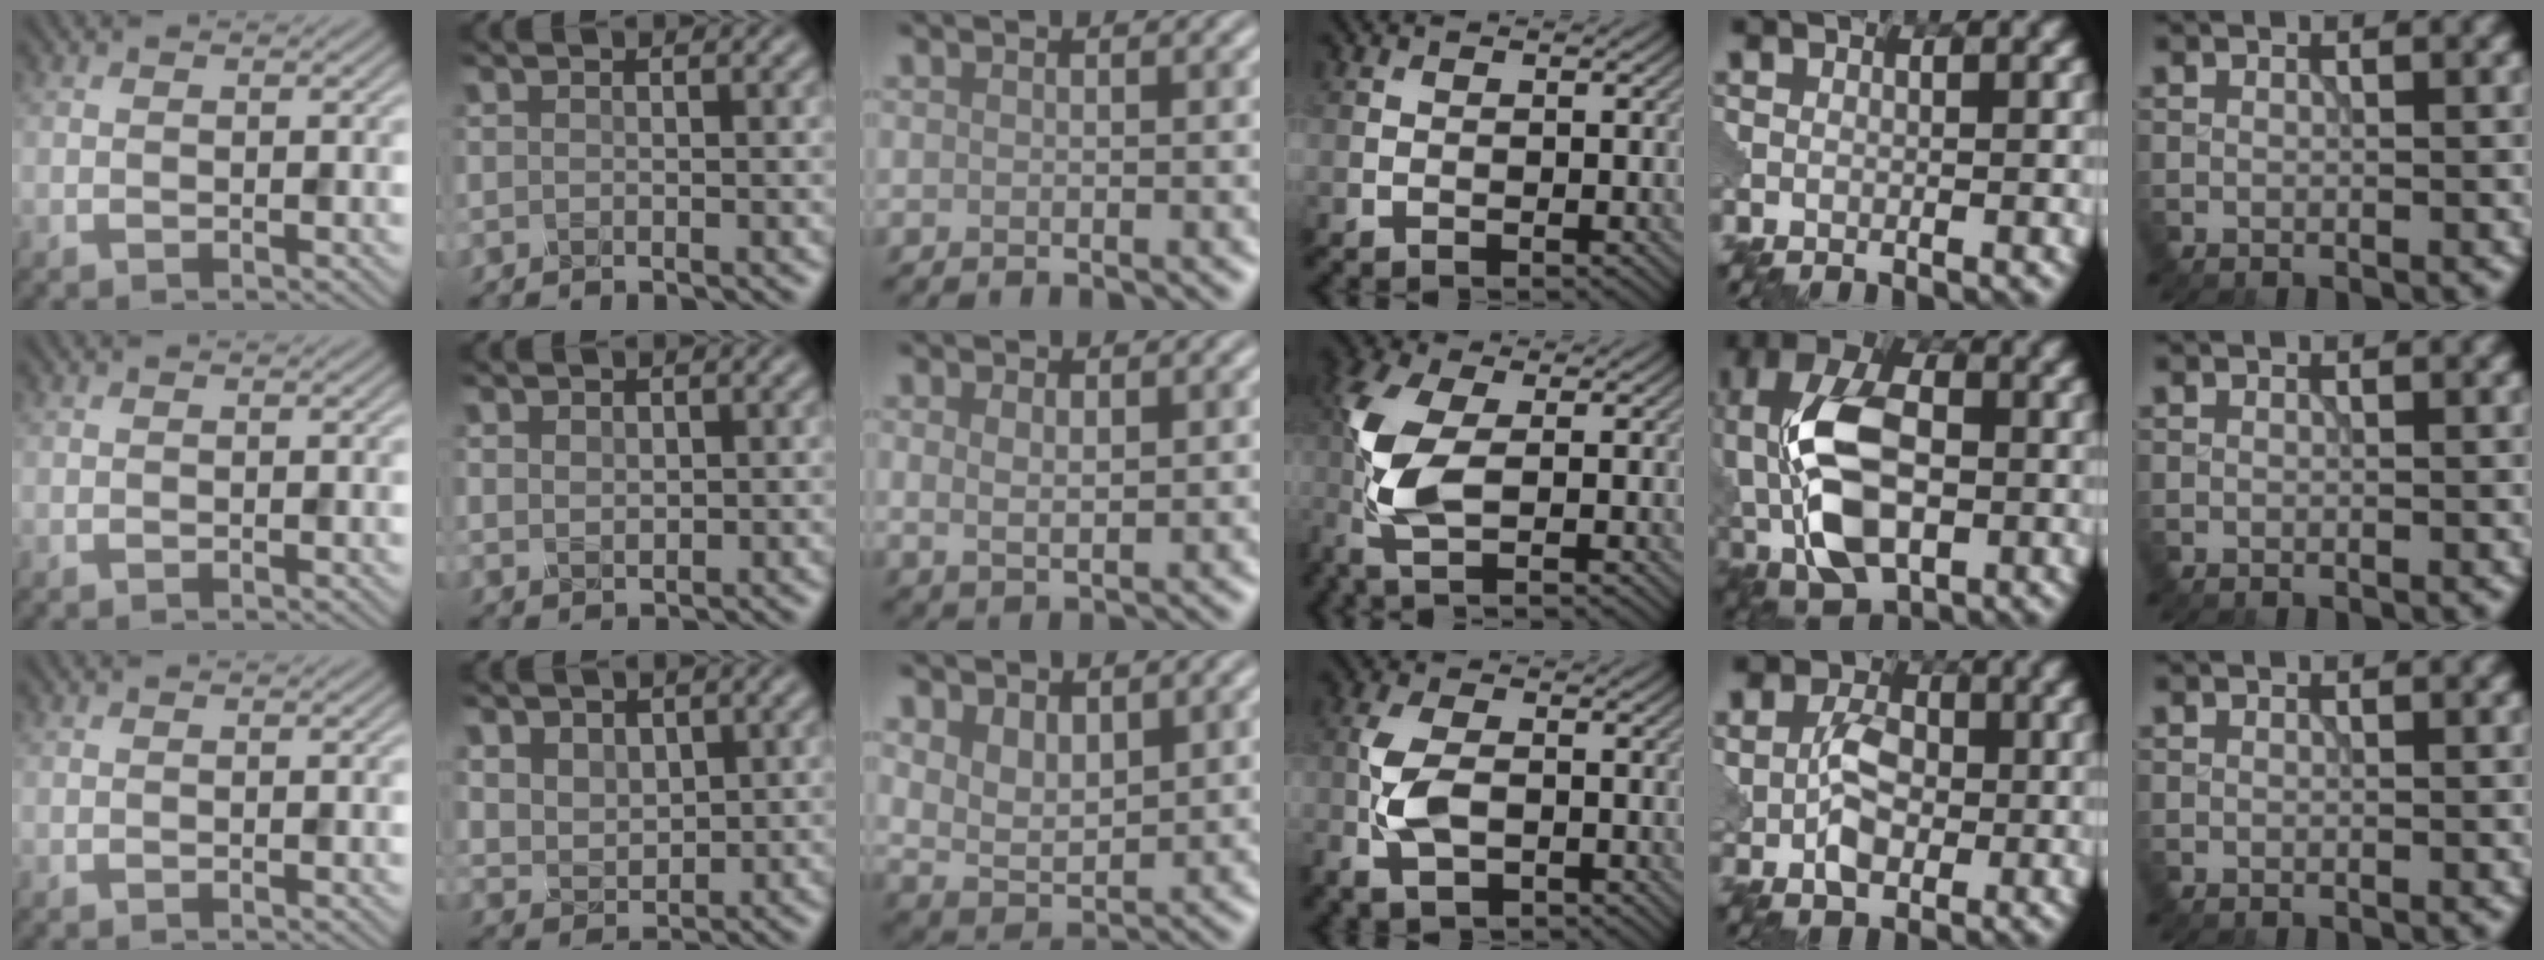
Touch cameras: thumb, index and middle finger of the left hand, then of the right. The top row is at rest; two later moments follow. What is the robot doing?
{"motion": "insert", "object": "pin"}